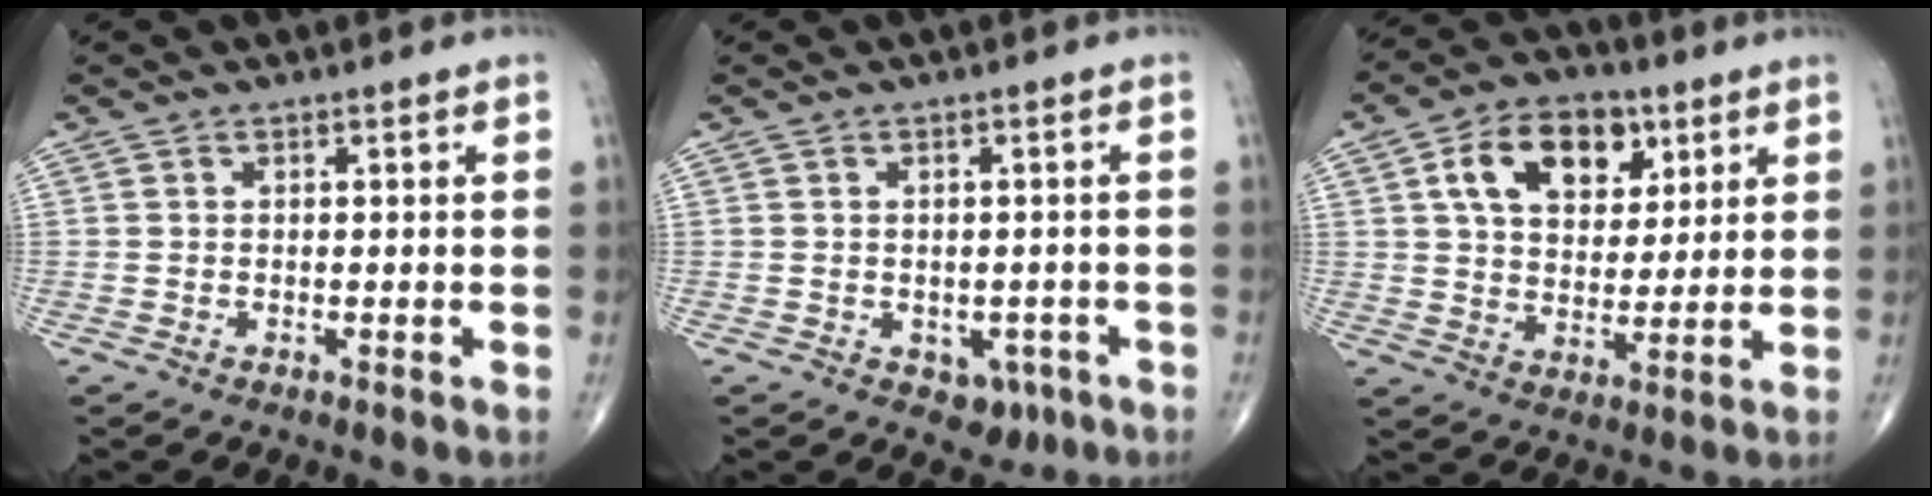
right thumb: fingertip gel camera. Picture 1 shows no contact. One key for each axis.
{"total": 3.7, "fx": -1.4, "fy": 2.7, "fz": 2.1, "tx": -0.007, "ty": 0.007, "tz": -0.009}
{"total": 14.0, "fx": 5.7, "fy": 9.0, "fz": 9.0, "tx": -0.114, "ty": -0.012, "tz": 0.097}